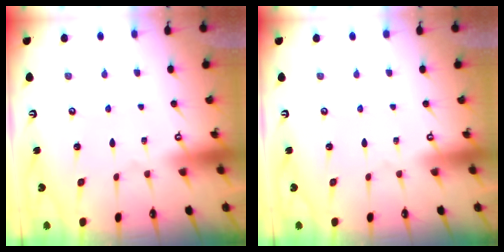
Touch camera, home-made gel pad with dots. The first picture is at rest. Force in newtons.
{"total": 0.0}